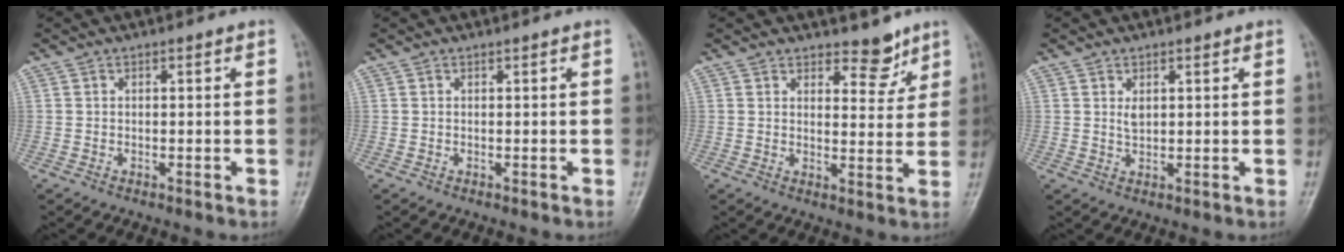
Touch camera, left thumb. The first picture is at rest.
{"total": 0.0}
{"total": 5.4, "force": [4.1, 2.6, 2.3], "torque": [-0.001, -0.030, 0.058]}
{"total": 2.2, "force": [0.8, 1.4, 1.6], "torque": [-0.020, -0.005, 0.016]}